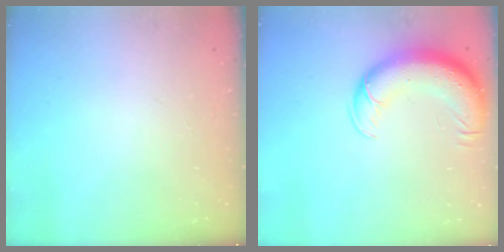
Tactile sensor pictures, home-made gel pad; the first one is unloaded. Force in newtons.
{"total": 13.5, "press": 13.1, "slide": 3.3}